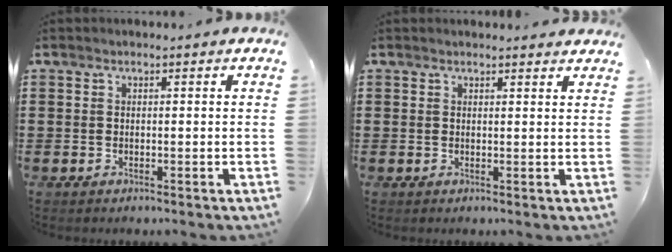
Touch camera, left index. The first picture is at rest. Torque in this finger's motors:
{"motor_torque": [2.14, 0.00, 0.11, 0.04]}